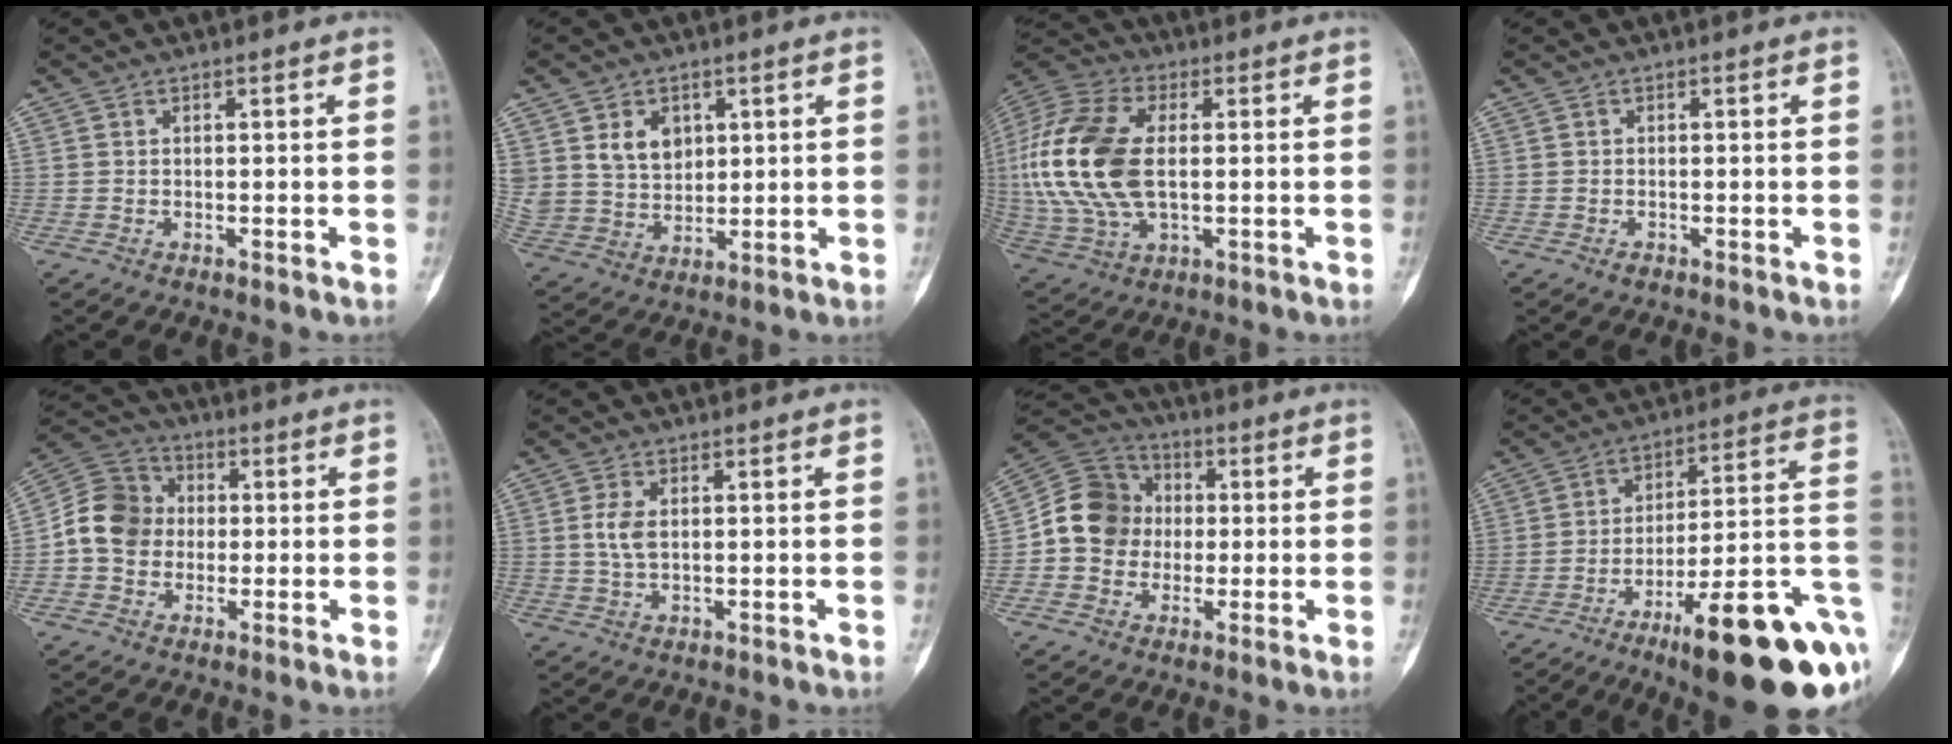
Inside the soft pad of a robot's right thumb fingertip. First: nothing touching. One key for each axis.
{"total": 8.9, "fx": 3.3, "fy": 6.7, "fz": 4.8, "tx": -0.065, "ty": -0.017, "tz": 0.076}
{"total": 20.4, "fx": 1.1, "fy": 11.5, "fz": 16.9, "tx": -0.381, "ty": 0.003, "tz": 0.022}
{"total": 0.8, "fx": -0.5, "fy": 0.5, "fz": 0.4, "tx": -0.004, "ty": 0.001, "tz": -0.009}
{"total": 10.2, "fx": -0.5, "fy": 8.9, "fz": 5.0, "tx": -0.073, "ty": 0.030, "tz": -0.022}
{"total": 3.8, "fx": 0.6, "fy": 2.1, "fz": 3.1, "tx": -0.069, "ty": 0.000, "tz": 0.012}
{"total": 11.7, "fx": -0.4, "fy": 10.6, "fz": 5.0, "tx": -0.061, "ty": 0.029, "tz": -0.018}
{"total": 26.2, "fx": -10.4, "fy": 6.4, "fz": 23.2, "tx": -0.256, "ty": 0.056, "tz": -0.146}